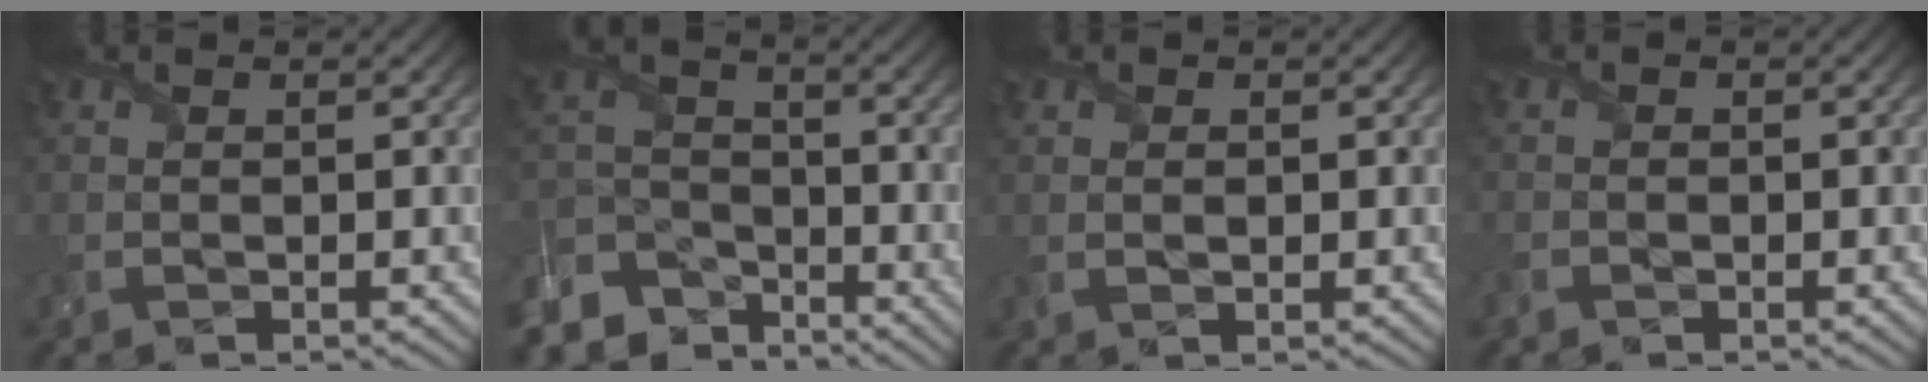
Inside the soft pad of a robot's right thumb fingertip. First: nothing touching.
{"total": 11.5, "force": [-8.1, 7.3, 3.8], "torque": [-0.126, -0.036, -0.139]}
{"total": 1.0, "force": [0.1, 0.6, 0.8], "torque": [-0.017, -0.004, 0.008]}
{"total": 1.2, "force": [-1.0, 0.7, 0.2], "torque": [-0.008, -0.005, -0.021]}